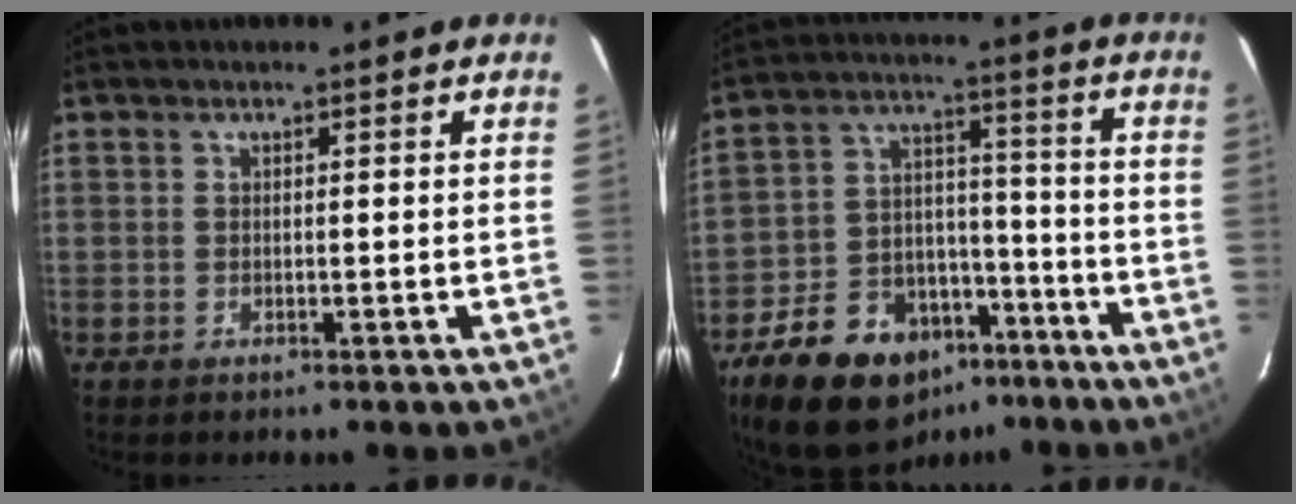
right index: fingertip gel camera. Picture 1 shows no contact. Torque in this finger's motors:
{"motor_torque": [1.04, -1.10, 0.35, 0.05]}